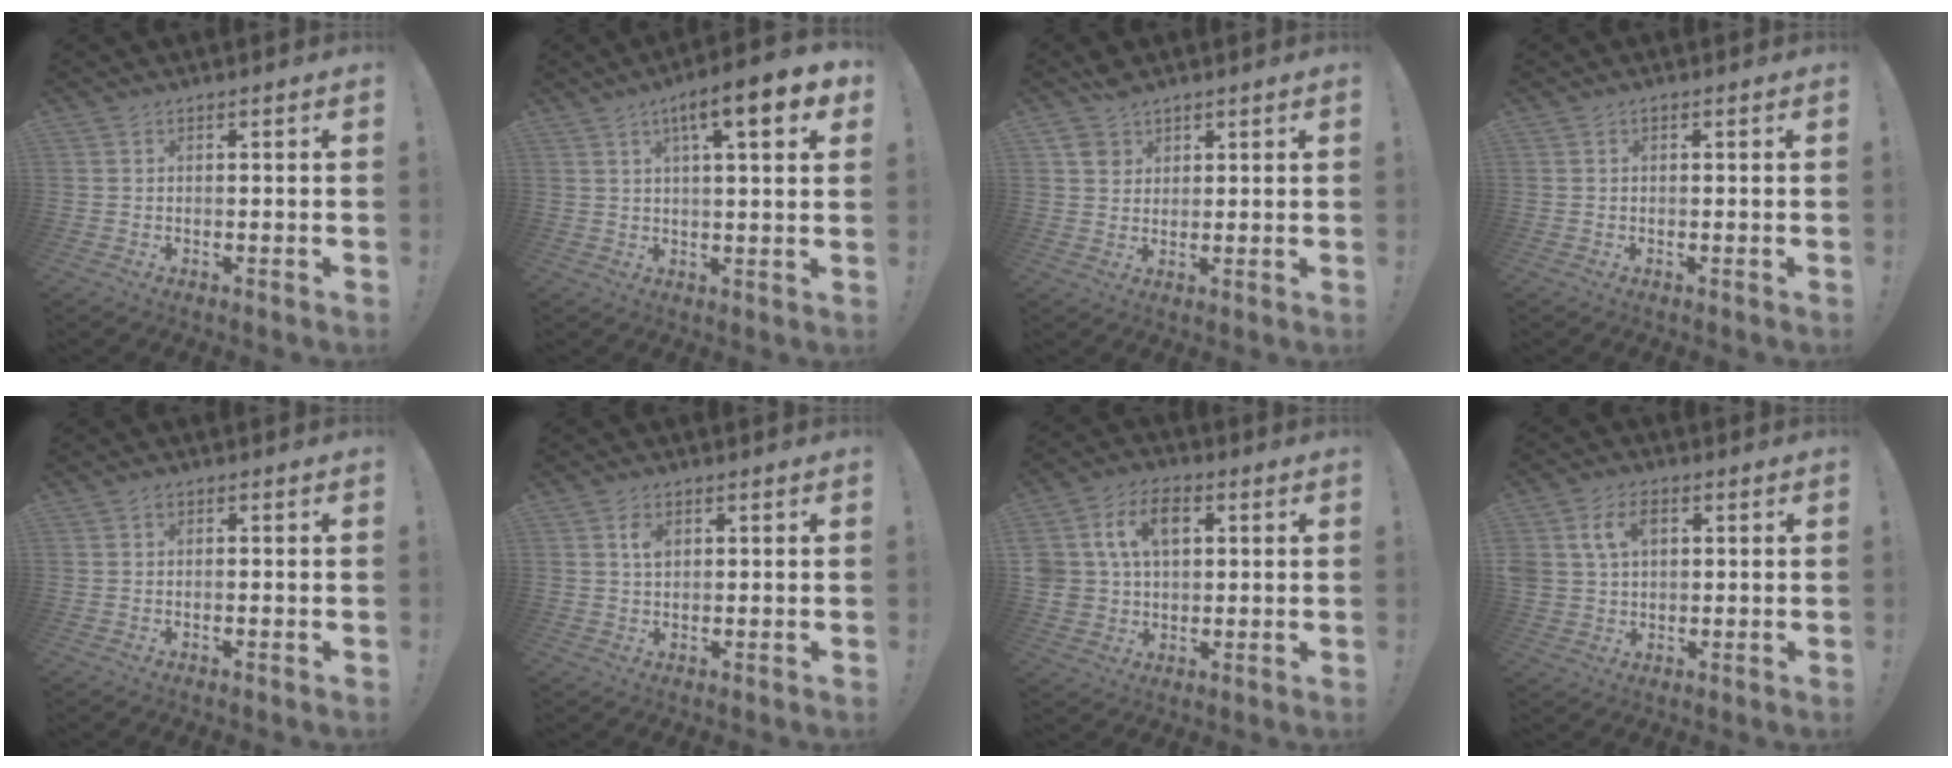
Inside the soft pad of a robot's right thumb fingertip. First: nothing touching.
{"total": 10.5, "force": [4.6, 1.9, 9.2], "torque": [-0.127, -0.022, 0.067]}
{"total": 4.9, "force": [3.5, 3.3, 1.0], "torque": [-0.018, -0.019, 0.068]}
{"total": 0.0}
{"total": 0.5, "force": [-0.3, 0.3, 0.2], "torque": [-0.004, 0.001, -0.006]}
{"total": 3.1, "force": [1.1, 1.9, 2.3], "torque": [-0.035, 0.000, 0.015]}
{"total": 12.5, "force": [4.0, 9.3, 7.3], "torque": [-0.141, 0.002, 0.077]}
{"total": 8.6, "force": [3.0, 6.3, 5.1], "torque": [-0.096, 0.006, 0.057]}